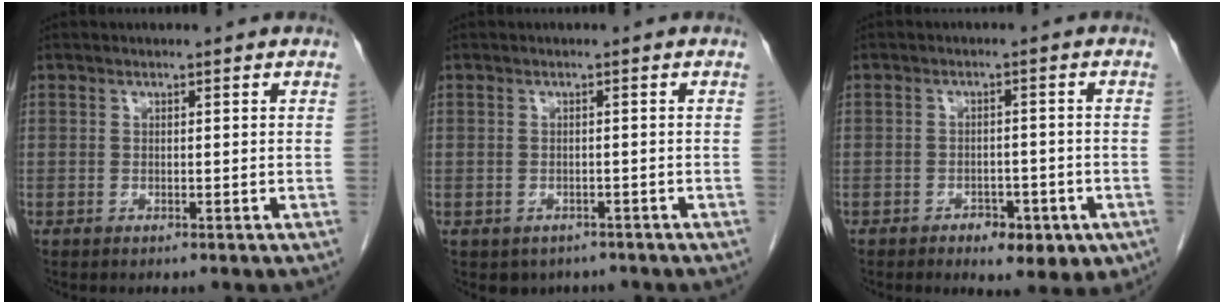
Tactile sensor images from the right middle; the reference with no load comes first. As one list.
[{"total": 3.2, "force": [-2.4, 2.0, 0.5], "torque": [-0.003, 0.004, -0.030]}, {"total": 6.3, "force": [-3.2, 3.2, 4.3], "torque": [-0.049, 0.006, -0.035]}]